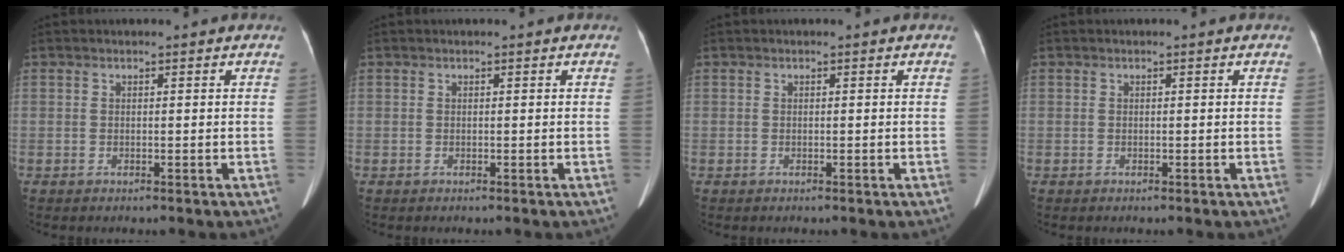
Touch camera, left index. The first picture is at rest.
{"total": 0.0}
{"total": 0.0}
{"total": 0.0}